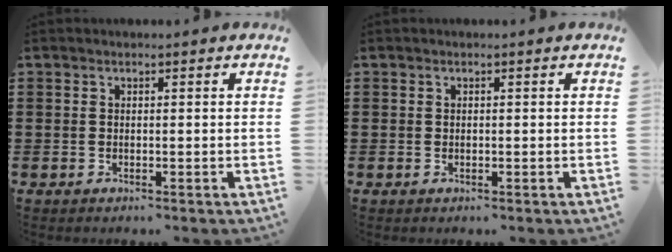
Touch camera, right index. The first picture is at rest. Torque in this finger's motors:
{"motor_torque": [-0.14, 0.73, 0.02, -0.01]}